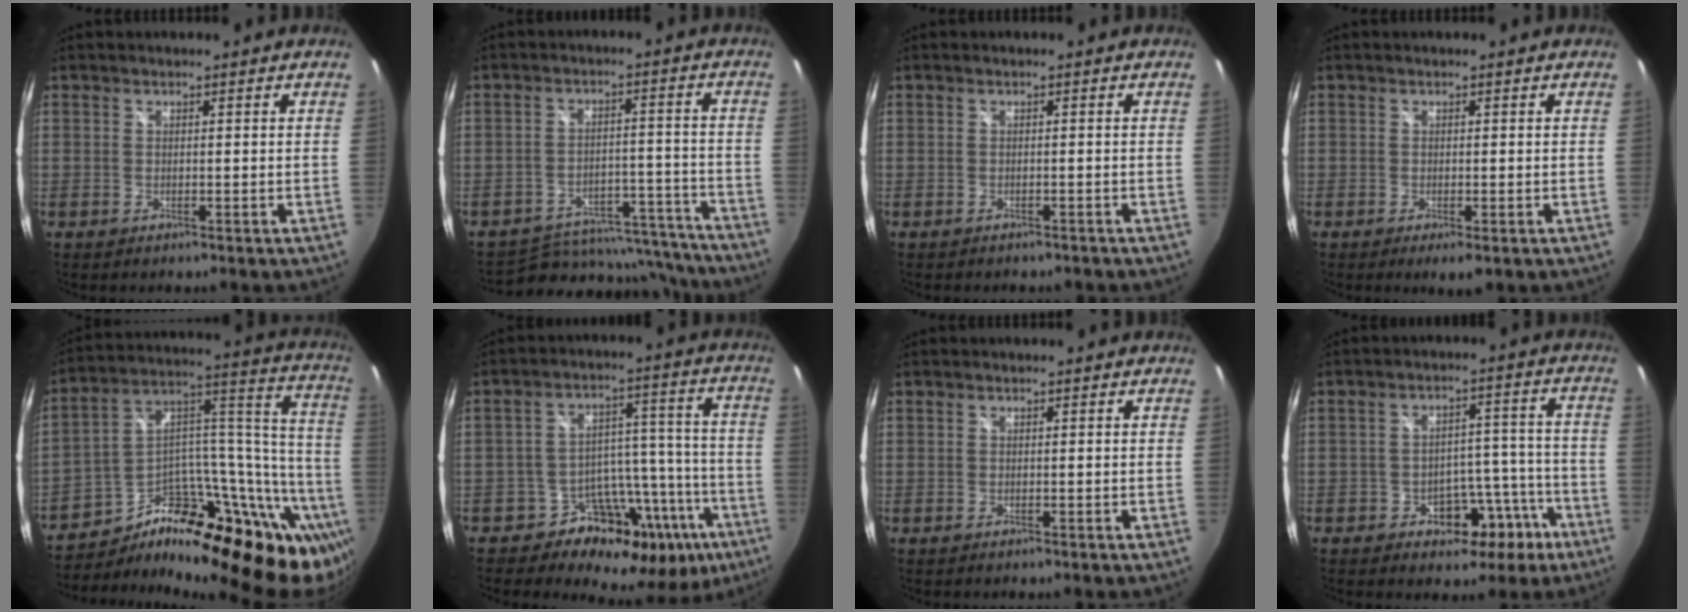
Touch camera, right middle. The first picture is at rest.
{"total": 15.3, "force": [-13.5, 6.1, 3.6], "torque": [-0.069, 0.027, -0.165]}
{"total": 2.2, "force": [-1.9, 0.9, 0.7], "torque": [-0.014, -0.010, -0.024]}
{"total": 1.8, "force": [-0.8, 0.5, 1.6], "torque": [-0.030, -0.011, -0.012]}
{"total": 33.7, "force": [-20.8, 16.2, 20.9], "torque": [-0.288, 0.047, -0.307]}
{"total": 18.6, "force": [-11.3, 11.8, 8.7], "torque": [-0.122, 0.034, -0.152]}
{"total": 0.0}
{"total": 8.9, "force": [-5.1, 5.8, 4.3], "torque": [-0.059, 0.035, -0.052]}